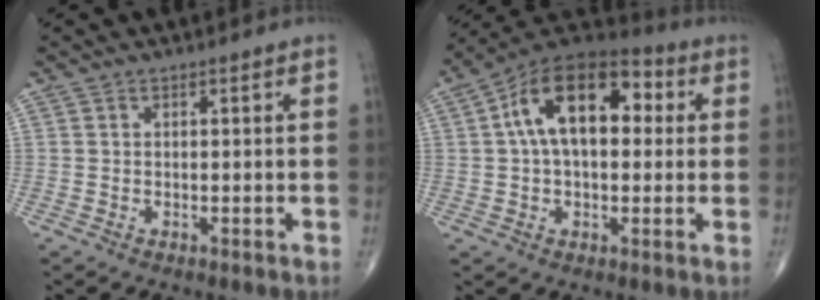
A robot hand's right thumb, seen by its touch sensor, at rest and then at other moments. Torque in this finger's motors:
{"motor_torque": [0.99, 3.40, 1.39, 0.10, 0.44]}